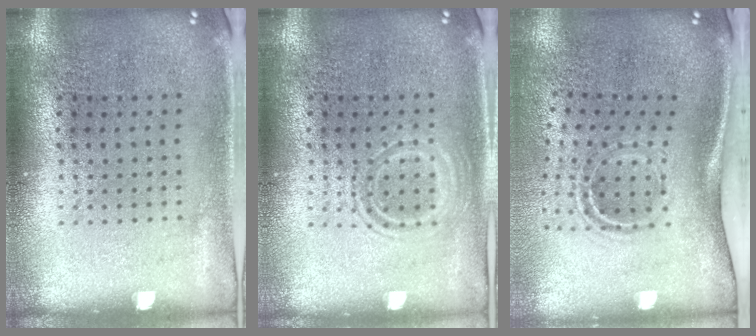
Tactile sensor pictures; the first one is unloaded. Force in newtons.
{"total": 1.0, "press": 0.9, "slide": 0.3}
{"total": 2.1, "press": 1.2, "slide": 1.7}